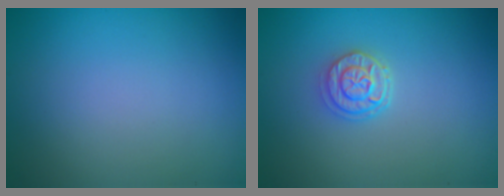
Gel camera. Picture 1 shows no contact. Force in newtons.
{"total": 2.3, "press": 2.0, "slide": 1.1}